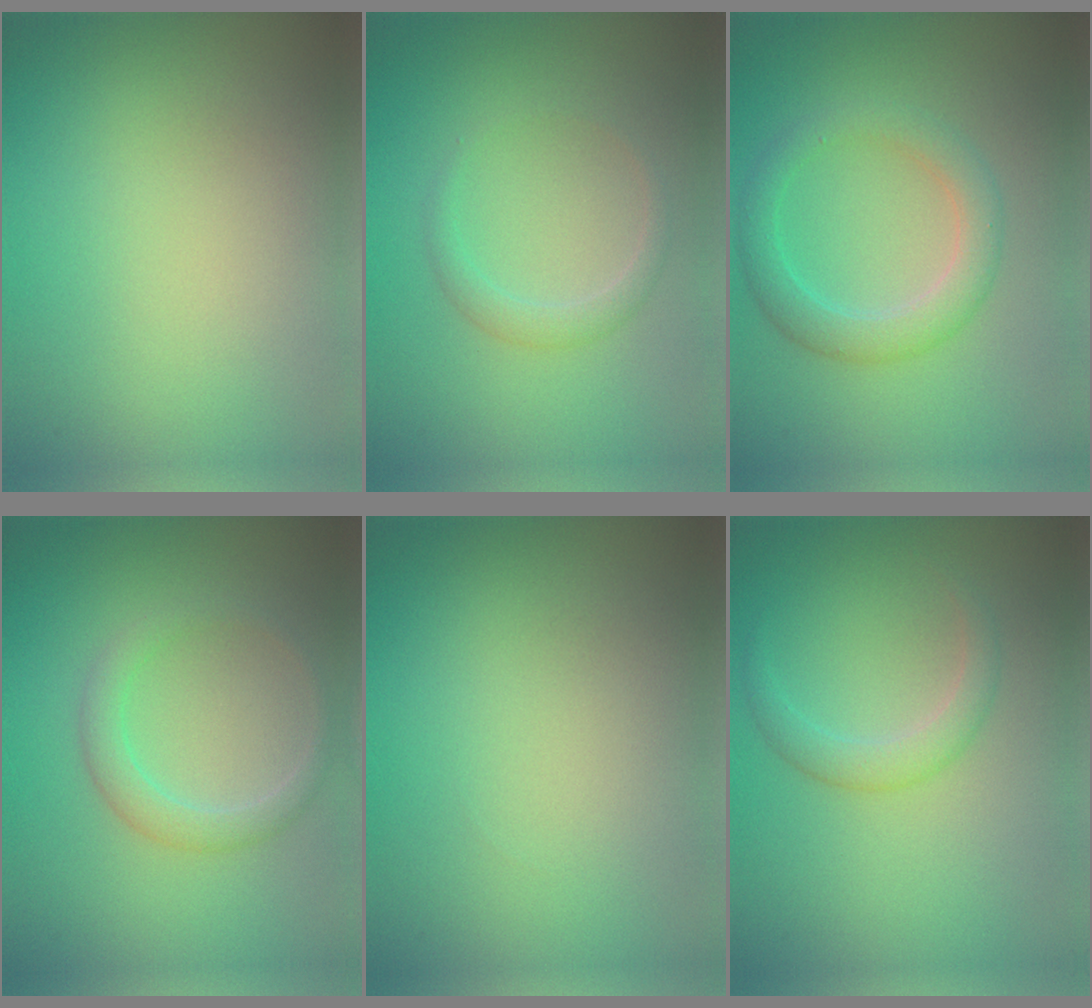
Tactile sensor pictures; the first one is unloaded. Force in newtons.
{"total": 1.5, "press": 1.5, "slide": 0.0}
{"total": 3.3, "press": 3.3, "slide": 0.1}
{"total": 2.2, "press": 2.2, "slide": 0.1}
{"total": 0.0}
{"total": 2.0, "press": 2.0, "slide": 0.0}